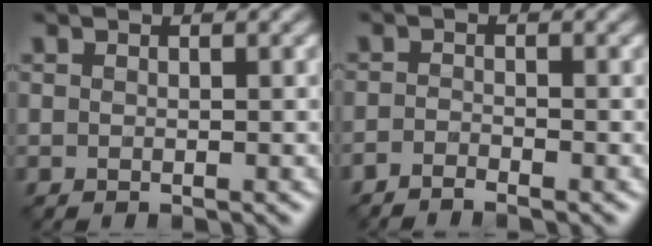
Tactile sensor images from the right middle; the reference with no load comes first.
{"total": 1.4, "force": [-1.3, -0.1, 0.4], "torque": [-0.013, -0.001, -0.031]}